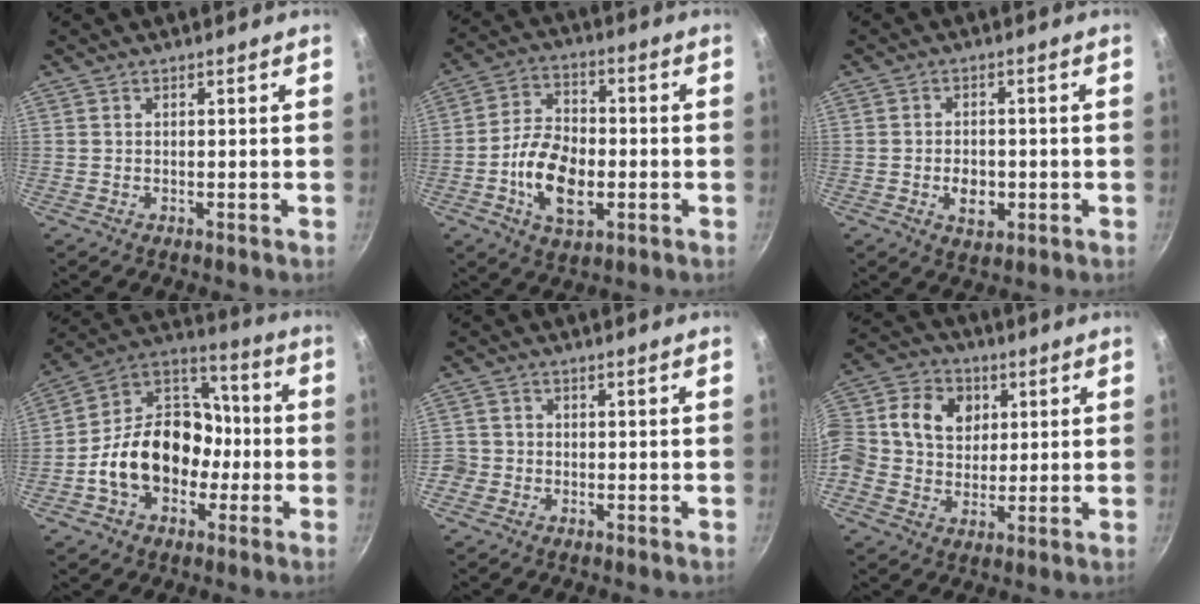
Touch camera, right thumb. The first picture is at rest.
{"total": 12.4, "force": [-2.9, 7.4, 9.5], "torque": [-0.160, 0.023, -0.058]}
{"total": 5.3, "force": [-1.2, 3.6, 3.7], "torque": [-0.046, 0.006, -0.018]}
{"total": 20.0, "force": [-4.4, 15.0, 12.5], "torque": [-0.174, 0.067, -0.084]}
{"total": 2.8, "force": [-1.1, 2.5, 0.5], "torque": [0.002, 0.014, -0.023]}
{"total": 18.2, "force": [3.4, 15.1, 9.6], "torque": [-0.192, 0.032, 0.046]}